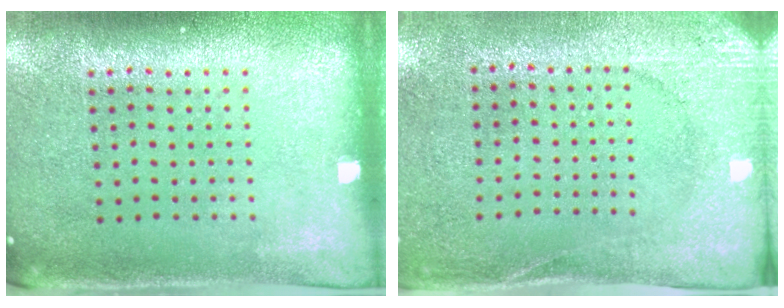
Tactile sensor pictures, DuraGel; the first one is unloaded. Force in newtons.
{"total": 2.7, "press": 2.3, "slide": 1.3}